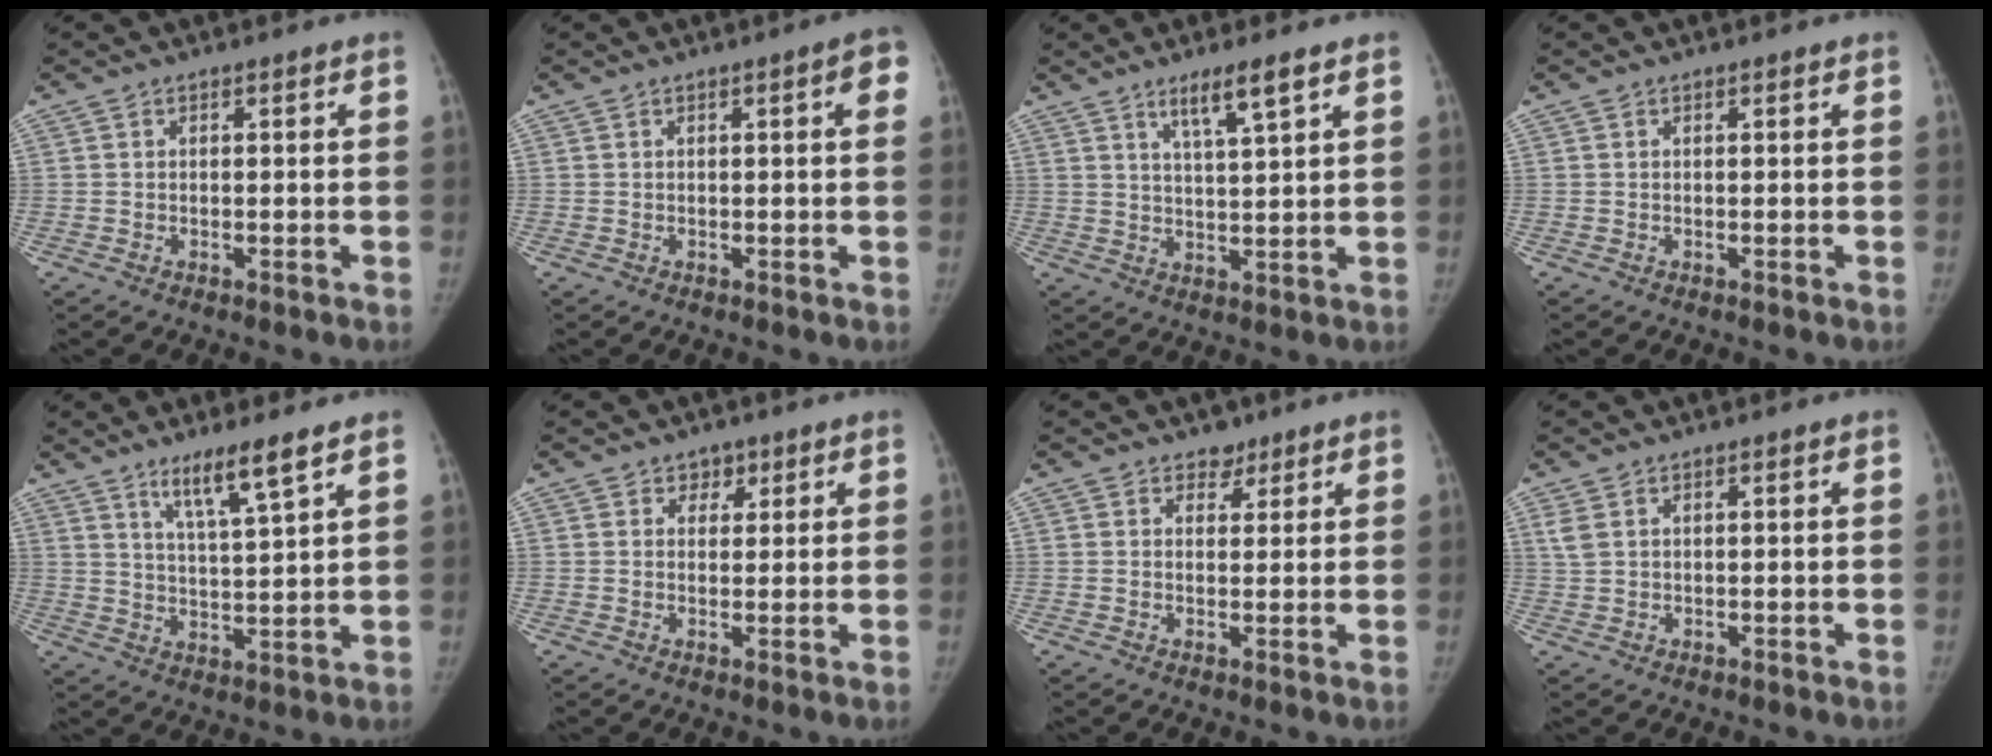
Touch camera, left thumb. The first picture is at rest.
{"total": 3.4, "force": [0.9, 0.7, 3.2], "torque": [-0.033, 0.004, 0.008]}
{"total": 5.9, "force": [3.7, 0.4, 4.5], "torque": [-0.081, -0.027, 0.069]}
{"total": 0.0}
{"total": 7.4, "force": [5.2, 0.2, 5.4], "torque": [-0.097, -0.038, 0.096]}
{"total": 2.6, "force": [1.5, 2.0, 0.7], "torque": [0.015, -0.006, 0.017]}
{"total": 2.5, "force": [1.8, 1.8, 0.4], "torque": [0.015, -0.009, 0.020]}
{"total": 2.2, "force": [1.1, 1.2, 1.4], "torque": [-0.035, 0.007, 0.033]}